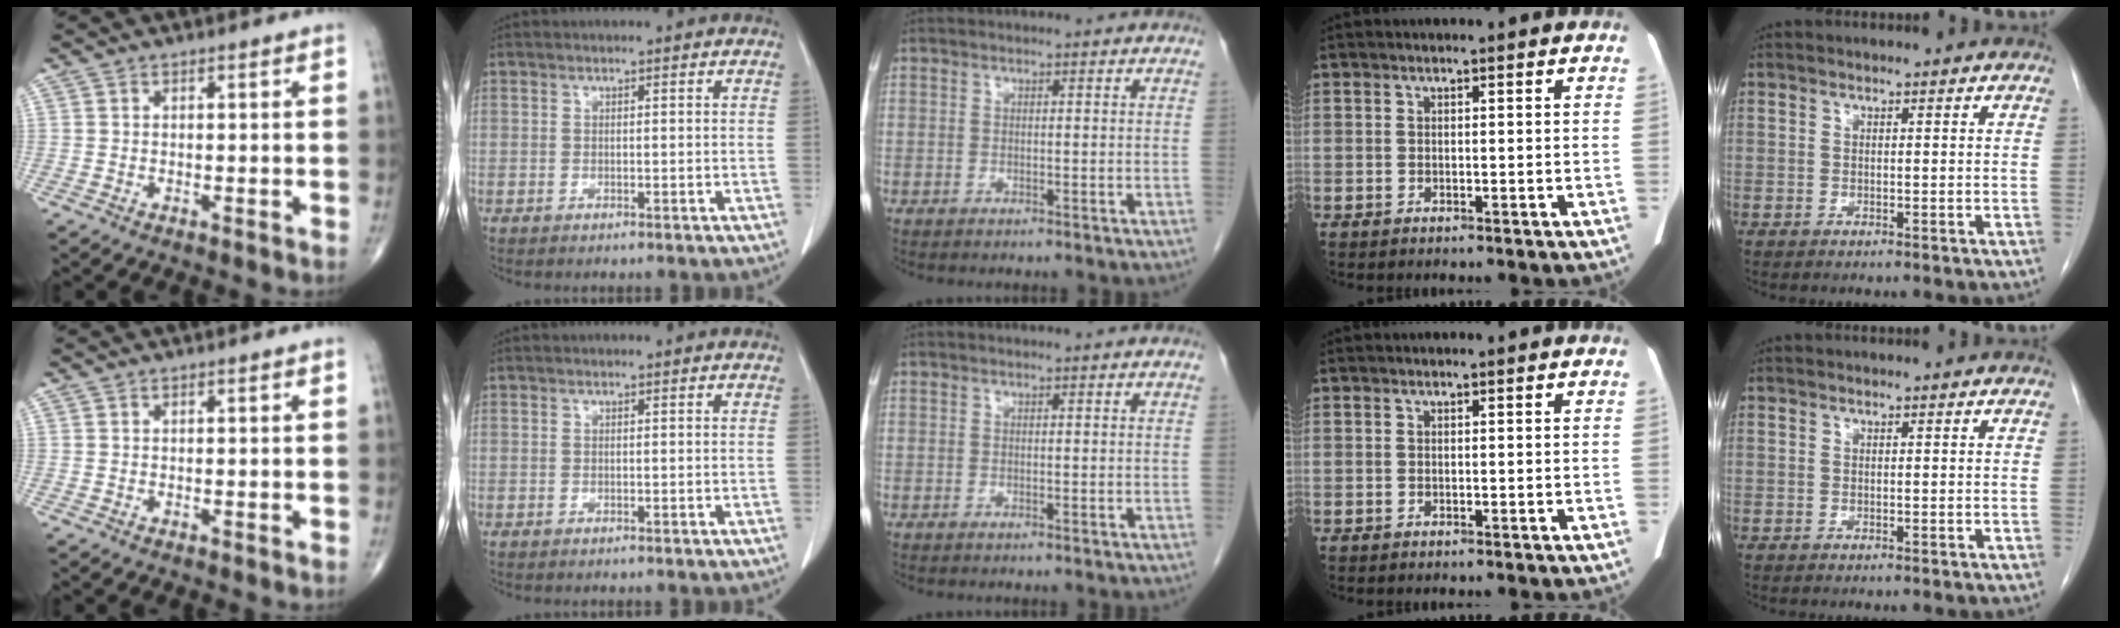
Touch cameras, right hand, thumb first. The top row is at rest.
{}